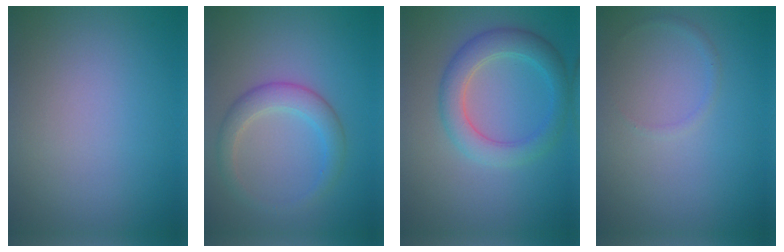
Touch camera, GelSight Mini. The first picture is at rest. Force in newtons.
{"total": 3.0, "press": 3.0, "slide": 0.1}
{"total": 2.9, "press": 2.9, "slide": 0.3}
{"total": 0.6, "press": 0.6, "slide": 0.0}